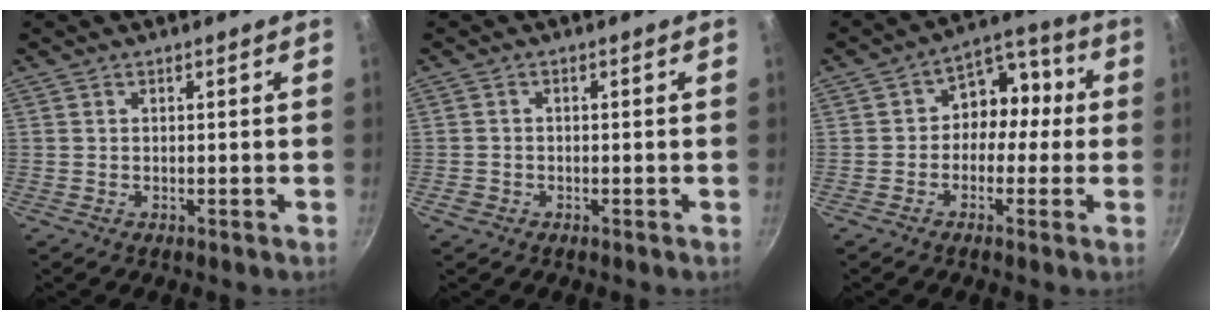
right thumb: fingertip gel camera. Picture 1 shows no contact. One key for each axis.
{"total": 1.6, "fx": -0.8, "fy": 1.3, "fz": 0.5, "tx": -0.008, "ty": 0.004, "tz": -0.012}
{"total": 9.1, "fx": -0.5, "fy": 7.3, "fz": 5.4, "tx": -0.019, "ty": 0.038, "tz": -0.030}